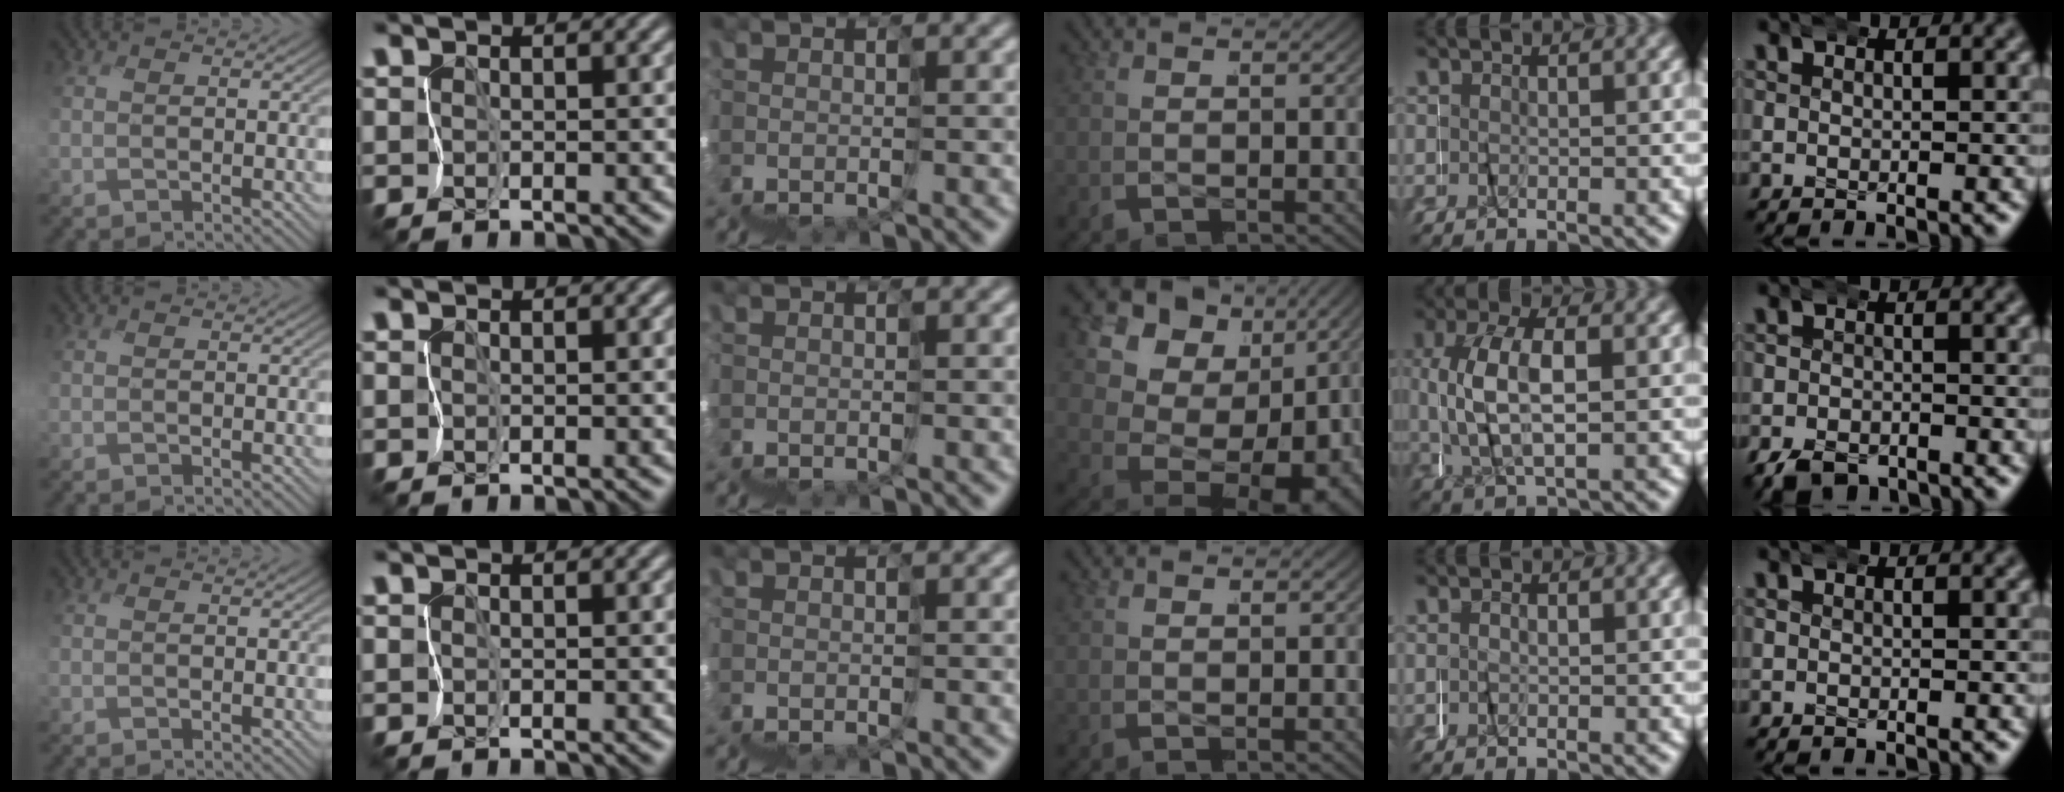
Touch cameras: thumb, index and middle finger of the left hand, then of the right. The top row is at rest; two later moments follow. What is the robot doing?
{"motion": "wrap", "object": "netting"}